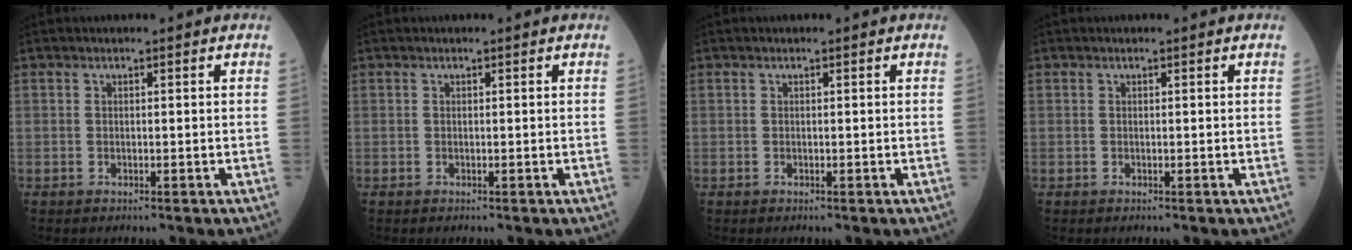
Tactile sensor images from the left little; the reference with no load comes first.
{"total": 0.0}
{"total": 0.0}
{"total": 0.0}